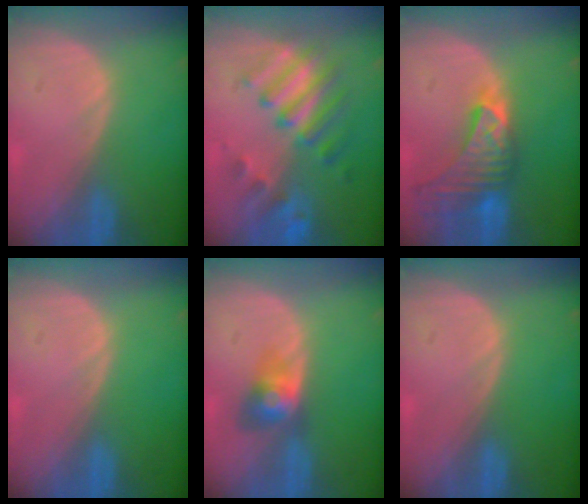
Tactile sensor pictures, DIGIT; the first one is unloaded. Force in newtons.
{"total": 8.8, "press": 8.1, "slide": 3.3}
{"total": 9.1, "press": 8.2, "slide": 3.9}
{"total": 0.0}
{"total": 4.0, "press": 4.0, "slide": 0.2}
{"total": 0.0}